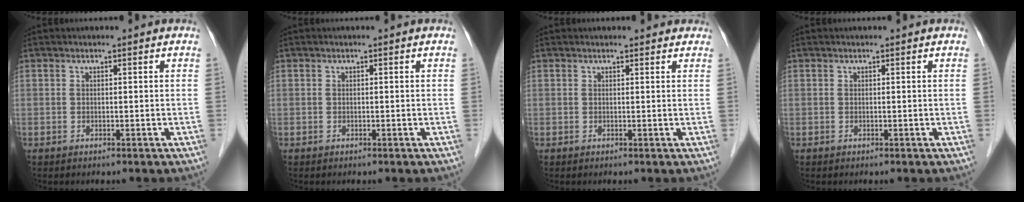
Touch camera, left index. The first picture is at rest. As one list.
[{"total": 0.0}, {"total": 3.2, "force": [2.9, 1.2, 0.7], "torque": [-0.005, 0.015, 0.027]}, {"total": 0.0}]